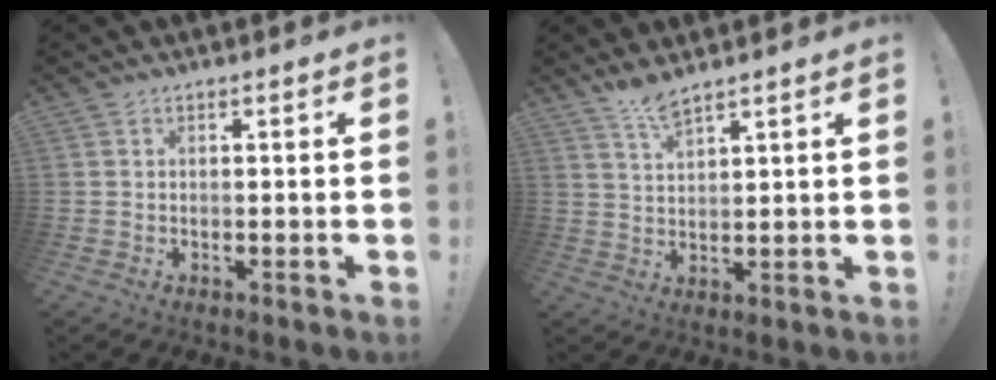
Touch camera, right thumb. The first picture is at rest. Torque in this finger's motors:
{"motor_torque": [-0.35, 0.42, 0.57, 0.08, 0.13]}